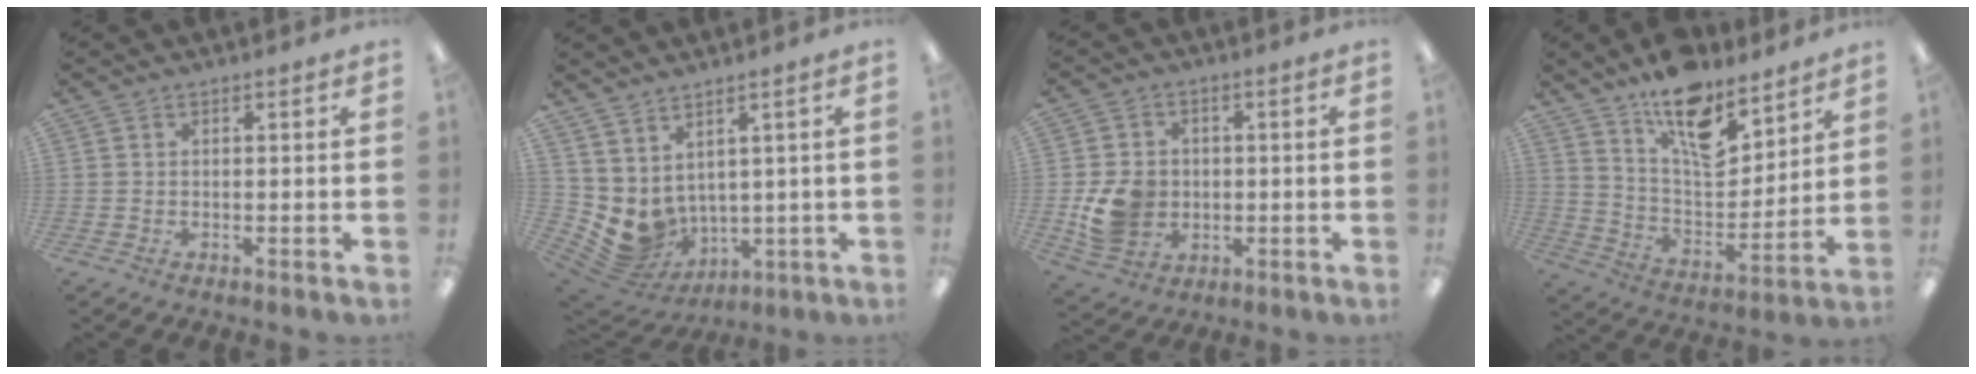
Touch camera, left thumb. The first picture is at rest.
{"total": 5.2, "force": [1.8, 4.6, 1.4], "torque": [-0.056, -0.047, 0.043]}
{"total": 9.1, "force": [-1.0, 7.9, 4.4], "torque": [-0.086, 0.011, -0.014]}
{"total": 15.6, "force": [11.5, 6.7, 8.1], "torque": [-0.135, -0.074, 0.203]}